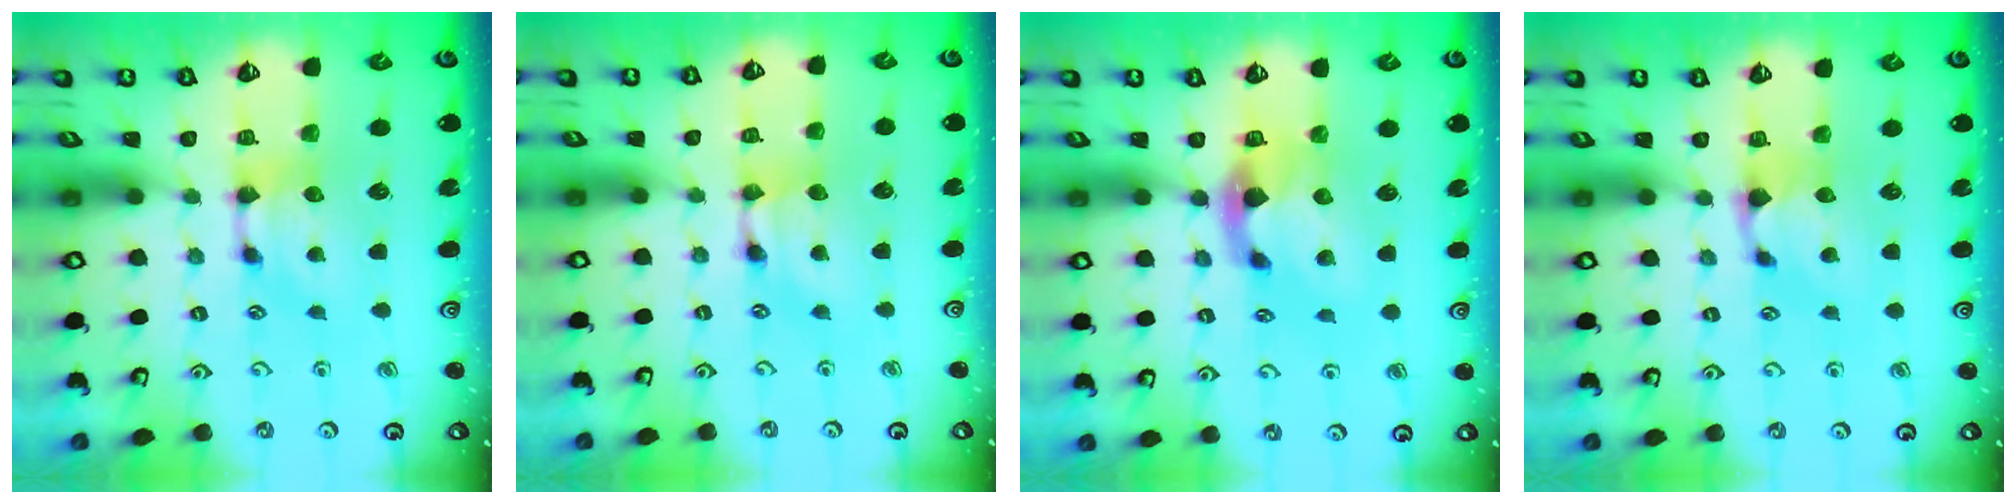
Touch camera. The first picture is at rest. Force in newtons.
{"total": 1.5, "press": 1.5, "slide": 0.2}
{"total": 2.8, "press": 2.5, "slide": 1.3}
{"total": 1.1, "press": 0.8, "slide": 0.7}